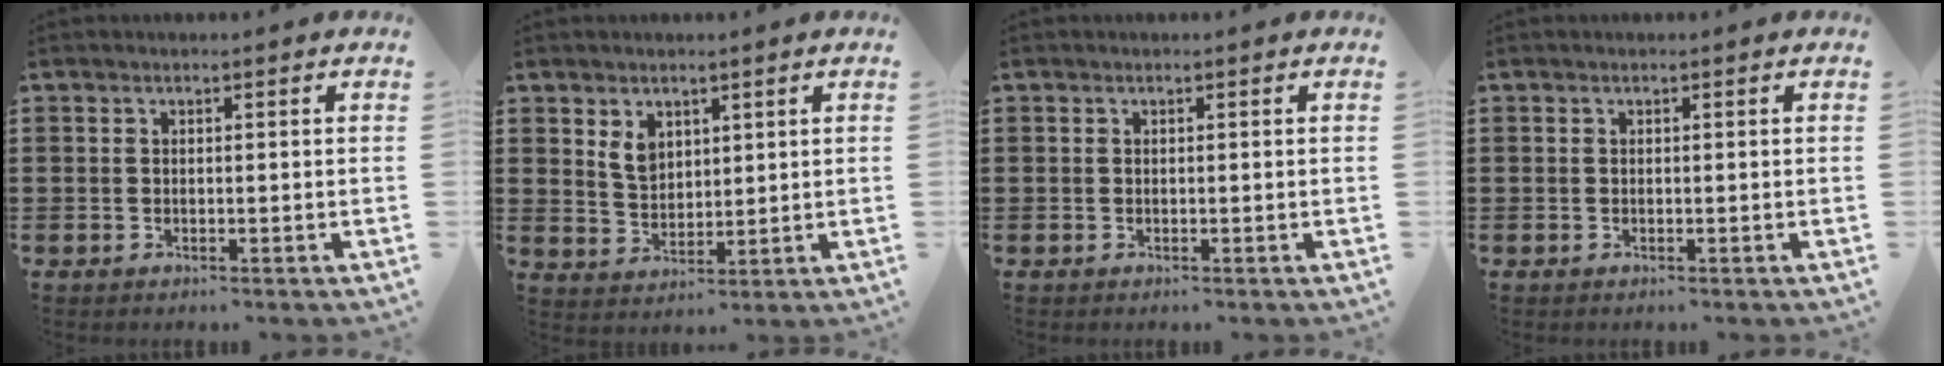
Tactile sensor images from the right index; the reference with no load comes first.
{"total": 4.1, "force": [2.3, 2.8, 1.9], "torque": [-0.049, 0.010, 0.042]}
{"total": 0.0}
{"total": 0.0}